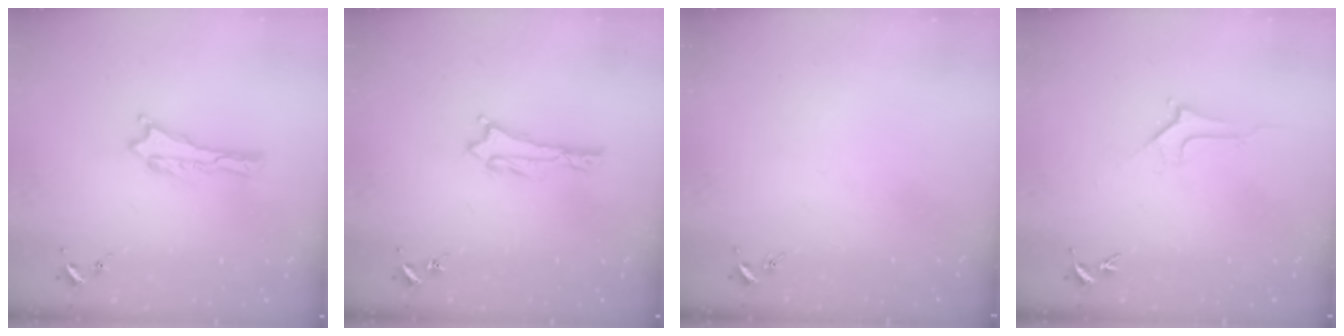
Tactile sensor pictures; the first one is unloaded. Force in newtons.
{"total": 1.0, "press": 1.0, "slide": 0.2}
{"total": 0.0}
{"total": 2.8, "press": 2.8, "slide": 0.4}